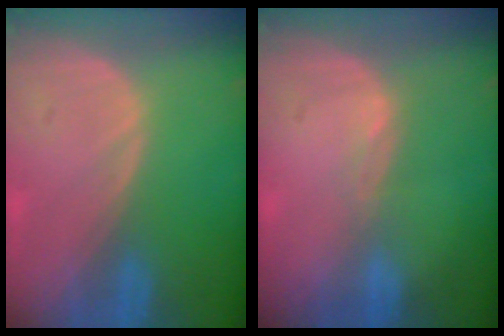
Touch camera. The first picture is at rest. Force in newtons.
{"total": 1.0, "press": 0.7, "slide": 0.7}